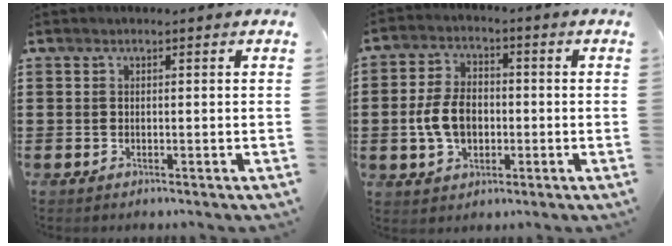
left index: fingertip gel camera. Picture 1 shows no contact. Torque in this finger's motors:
{"motor_torque": [0.87, 0.38, 0.60, 0.10]}